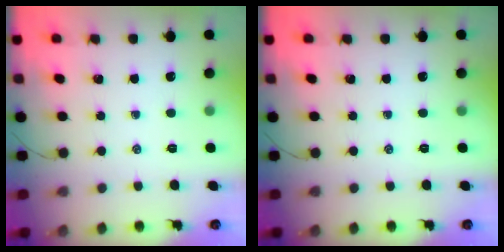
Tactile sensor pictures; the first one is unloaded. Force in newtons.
{"total": 0.0}